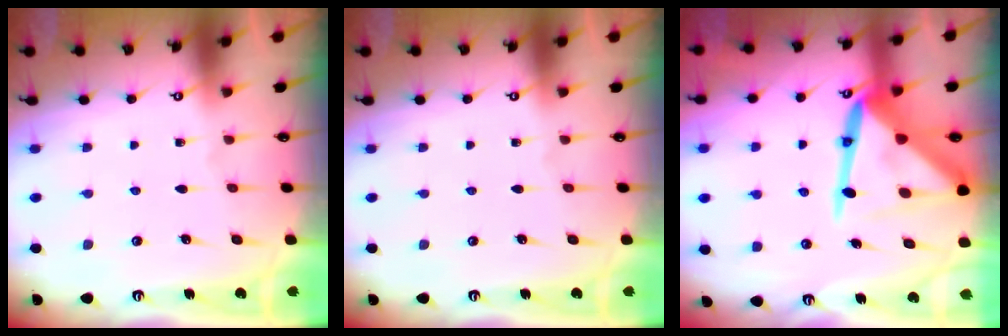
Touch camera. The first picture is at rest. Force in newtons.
{"total": 0.0}
{"total": 17.2, "press": 17.1, "slide": 1.6}